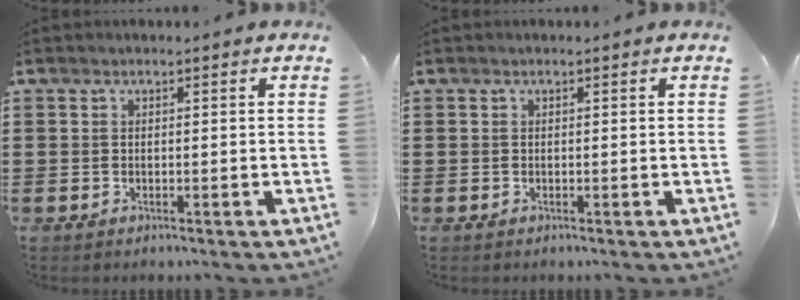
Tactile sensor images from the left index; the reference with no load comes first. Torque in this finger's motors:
{"motor_torque": [0.00, 0.00, 0.00, 0.00]}